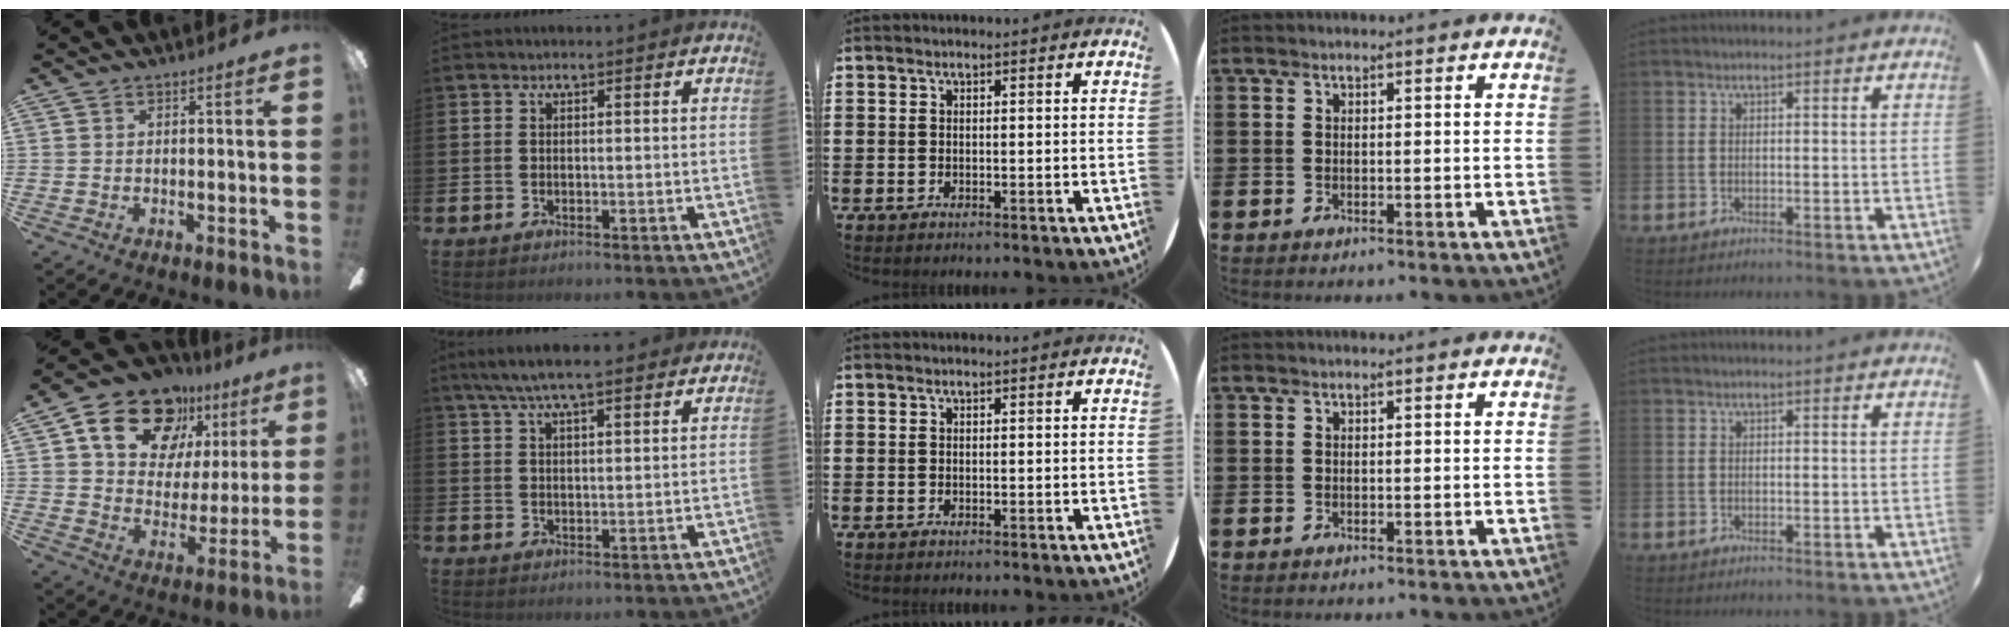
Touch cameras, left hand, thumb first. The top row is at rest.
{"thumb": {"total": 19.4, "force": [11.4, 12.5, 9.5], "torque": [-0.153, -0.050, 0.205]}, "index": {"total": 6.5, "force": [5.7, 1.1, 2.9], "torque": [-0.066, -0.013, 0.103]}}